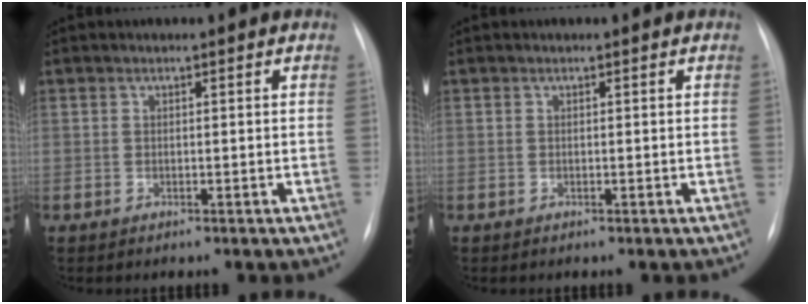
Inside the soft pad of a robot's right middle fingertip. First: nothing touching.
{"total": 0.0}